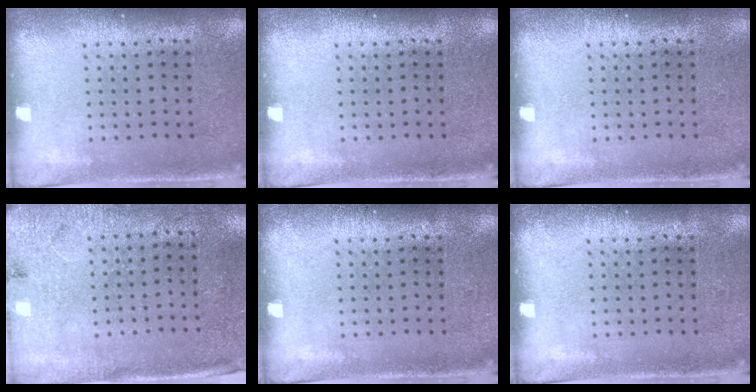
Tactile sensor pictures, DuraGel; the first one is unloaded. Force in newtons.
{"total": 0.0}
{"total": 0.0}
{"total": 2.7, "press": 2.2, "slide": 1.6}
{"total": 0.0}
{"total": 0.0}